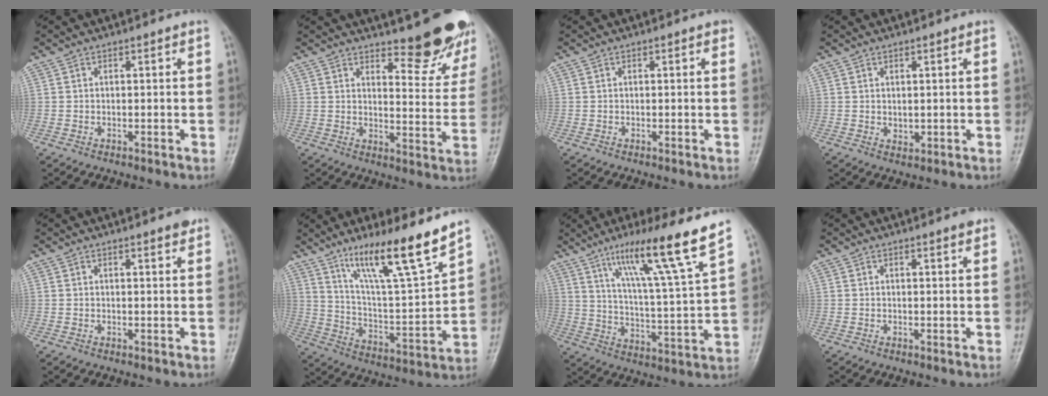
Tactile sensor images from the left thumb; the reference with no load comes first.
{"total": 13.4, "force": [11.0, 3.9, 6.5], "torque": [-0.043, -0.094, 0.131]}
{"total": 0.6, "force": [0.3, 0.2, 0.4], "torque": [-0.007, 0.000, 0.000]}
{"total": 1.6, "force": [0.7, 0.9, 1.2], "torque": [-0.018, -0.008, 0.016]}
{"total": 1.7, "force": [1.3, 0.3, 1.1], "torque": [-0.014, -0.007, 0.017]}
{"total": 17.1, "force": [12.1, 1.5, 12.0], "torque": [-0.185, -0.072, 0.216]}
{"total": 16.3, "force": [10.8, -0.5, 12.3], "torque": [-0.193, -0.056, 0.174]}
{"total": 1.2, "force": [1.0, 0.1, 0.8], "torque": [-0.009, -0.005, 0.013]}